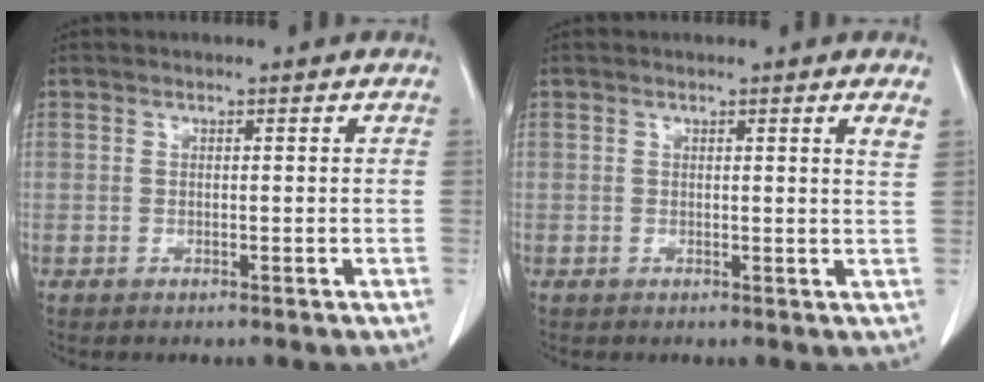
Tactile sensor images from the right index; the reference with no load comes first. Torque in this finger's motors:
{"motor_torque": [-0.14, 0.16, 0.00, 0.00]}